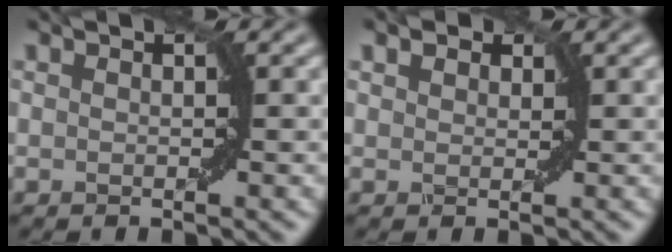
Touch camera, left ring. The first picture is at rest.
{"total": 1.4, "force": [1.0, 0.8, 0.4], "torque": [-0.006, 0.002, 0.015]}